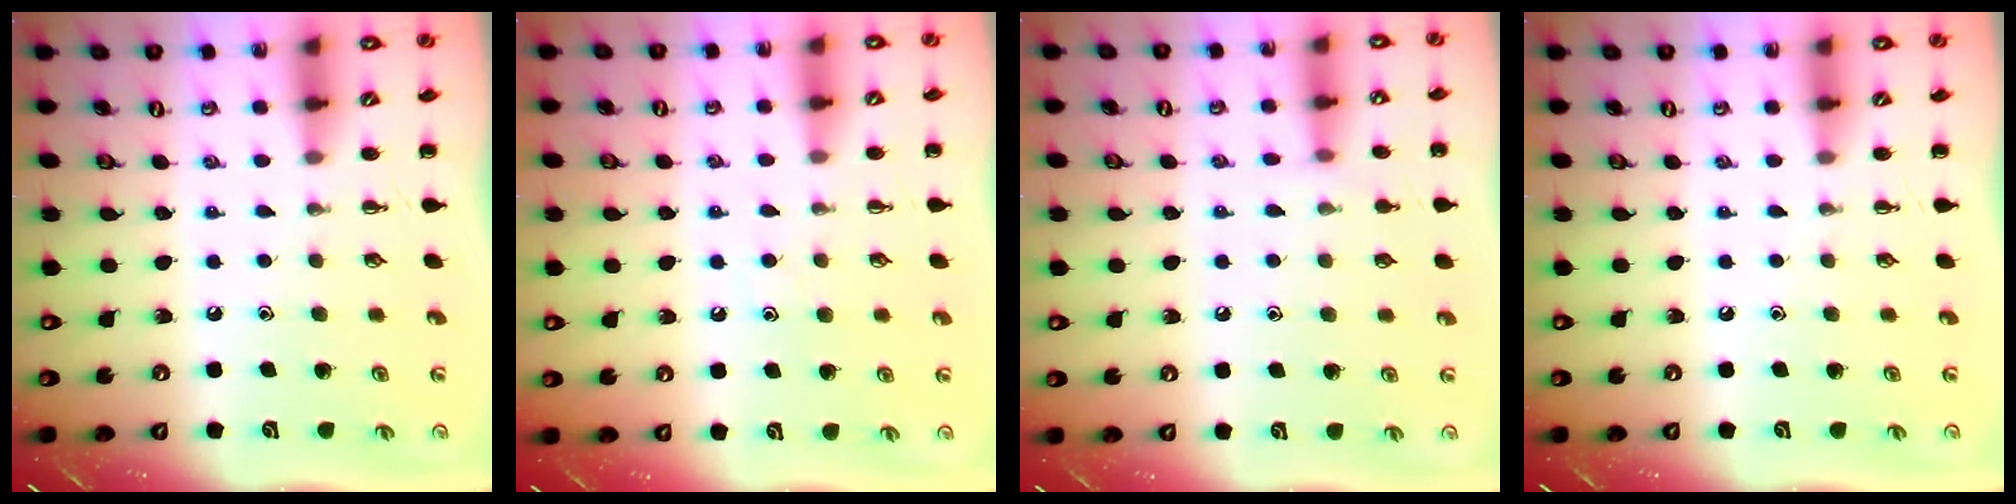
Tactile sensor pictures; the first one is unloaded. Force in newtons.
{"total": 6.0, "press": 5.8, "slide": 1.2}
{"total": 4.5, "press": 4.1, "slide": 1.7}
{"total": 0.0}